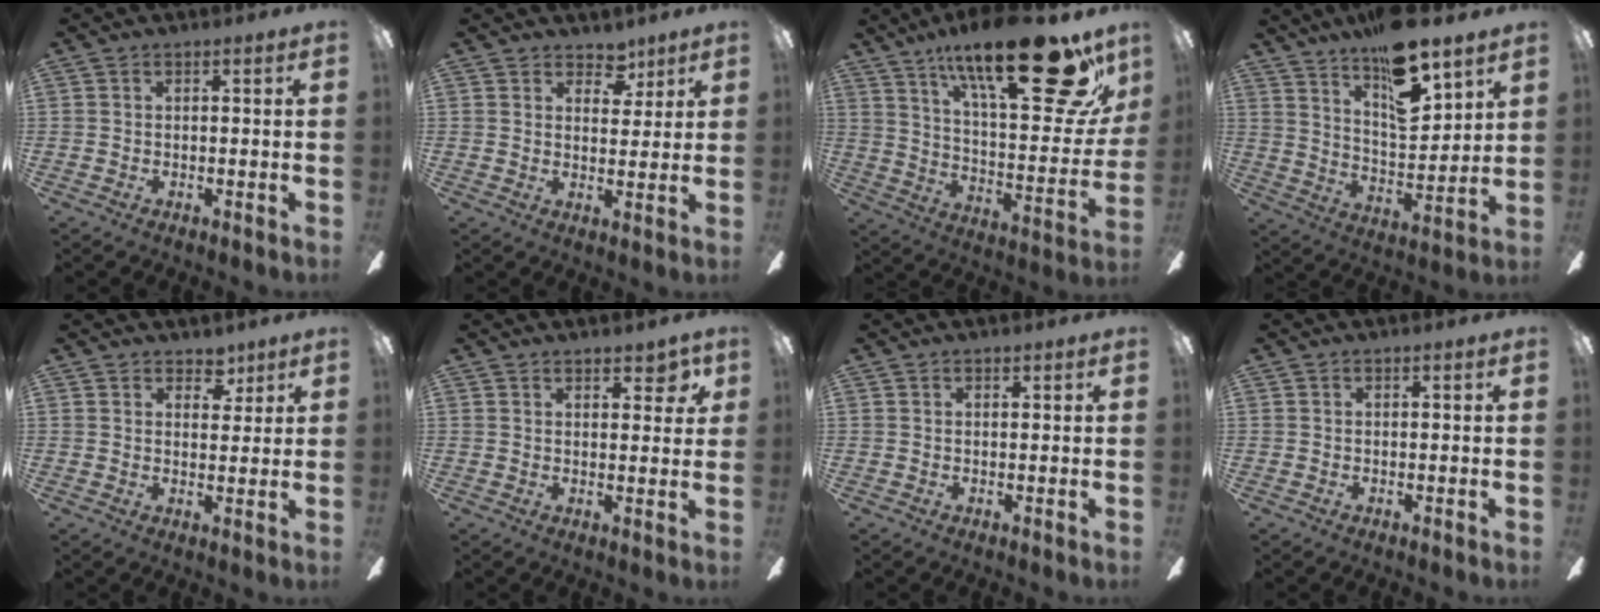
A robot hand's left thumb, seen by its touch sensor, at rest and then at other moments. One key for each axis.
{"total": 5.4, "fx": 4.1, "fy": 3.2, "fz": 1.5, "tx": -0.002, "ty": -0.022, "tz": 0.068}
{"total": 30.2, "fx": 19.3, "fy": 9.4, "fz": 21.2, "tx": -0.311, "ty": -0.117, "tz": 0.307}
{"total": 15.7, "fx": 12.2, "fy": 4.6, "fz": 8.8, "tx": -0.150, "ty": -0.075, "tz": 0.209}
{"total": 5.0, "fx": 3.9, "fy": 2.8, "fz": 1.4, "tx": 0.002, "ty": -0.022, "tz": 0.065}
{"total": 4.4, "fx": 3.1, "fy": 2.2, "fz": 2.3, "tx": -0.011, "ty": -0.015, "tz": 0.049}
{"total": 0.6, "fx": 0.4, "fy": 0.3, "fz": 0.1, "tx": 0.005, "ty": -0.002, "tz": 0.006}
{"total": 0.0}